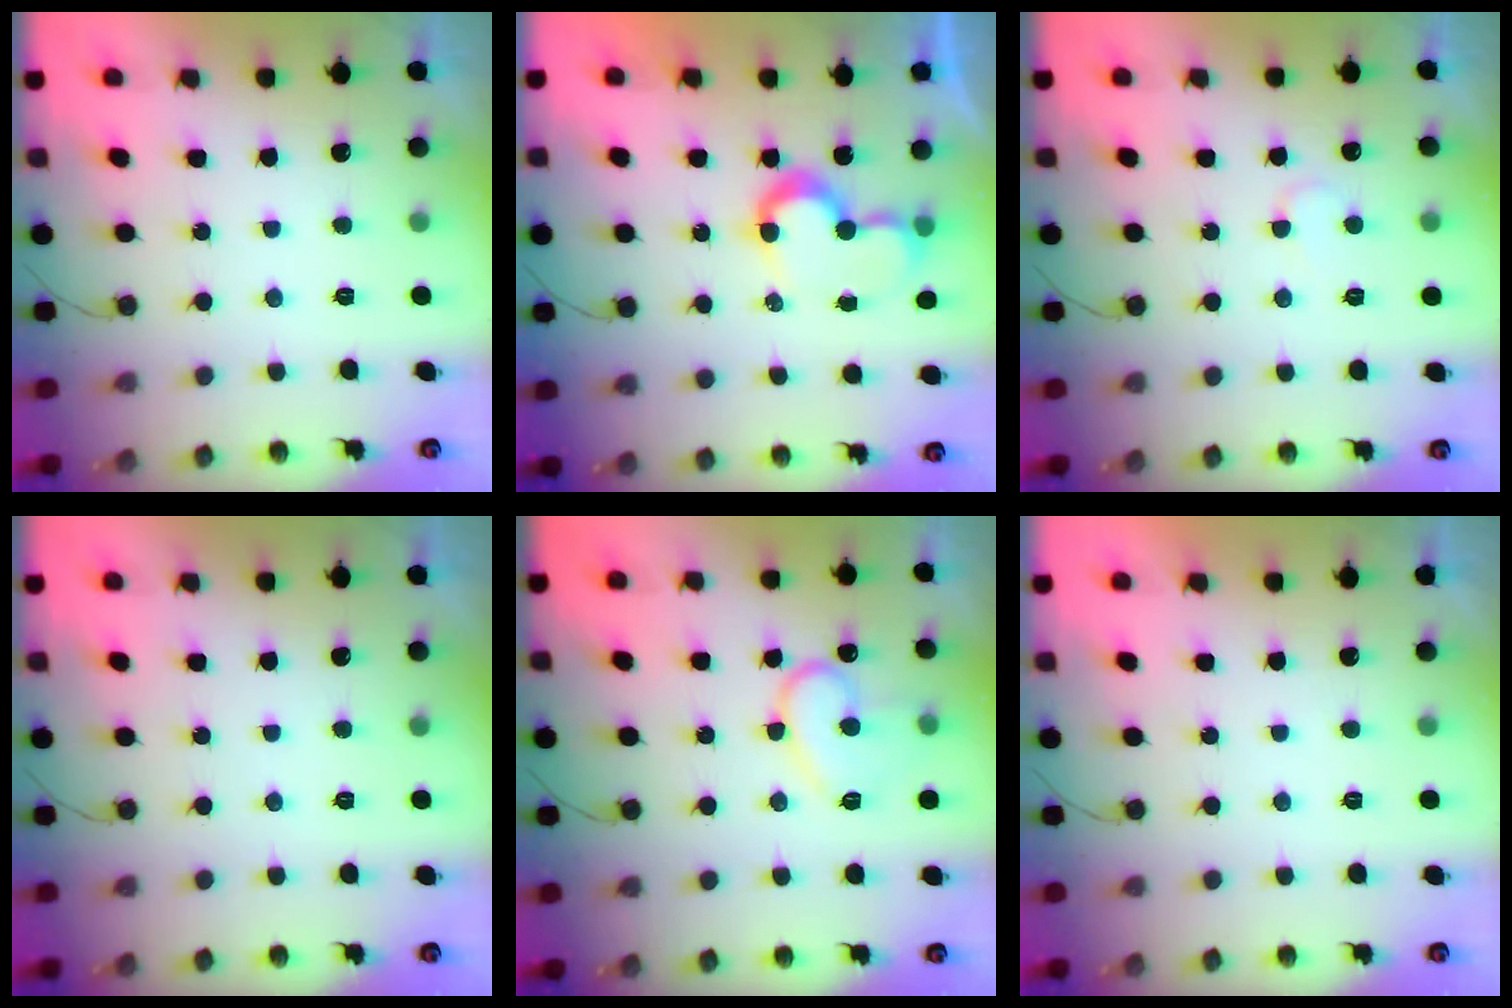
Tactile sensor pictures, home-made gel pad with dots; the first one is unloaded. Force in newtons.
{"total": 8.3, "press": 8.3, "slide": 0.1}
{"total": 3.3, "press": 3.2, "slide": 0.3}
{"total": 0.0}
{"total": 12.6, "press": 12.6, "slide": 0.9}
{"total": 1.8, "press": 1.7, "slide": 0.0}